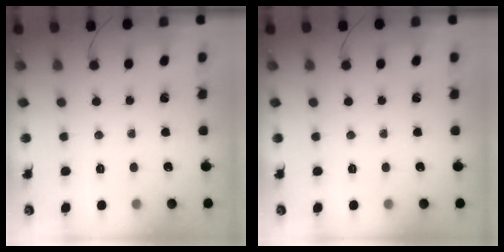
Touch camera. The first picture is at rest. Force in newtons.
{"total": 0.0}